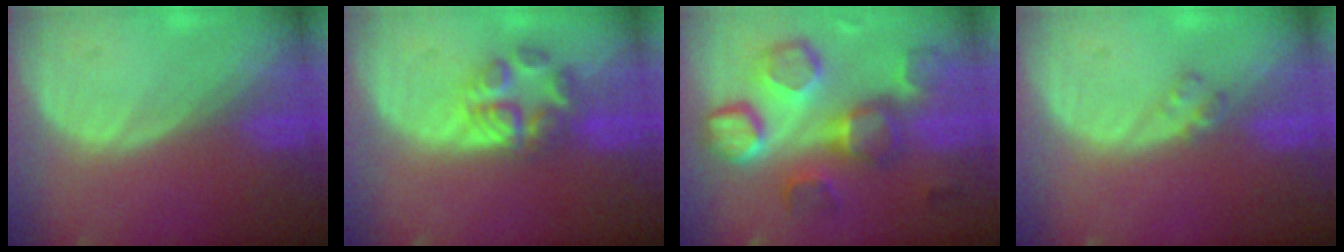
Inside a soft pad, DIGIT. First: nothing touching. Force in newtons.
{"total": 5.8, "press": 5.8, "slide": 0.8}
{"total": 10.6, "press": 10.3, "slide": 2.2}
{"total": 1.6, "press": 1.6, "slide": 0.2}